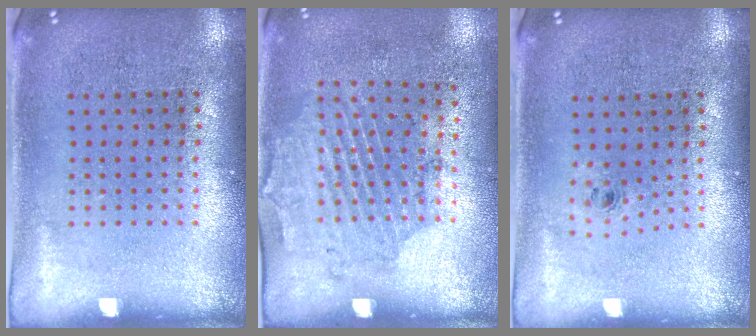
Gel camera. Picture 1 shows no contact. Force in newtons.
{"total": 1.8, "press": 1.2, "slide": 1.3}
{"total": 0.7, "press": 0.3, "slide": 0.6}